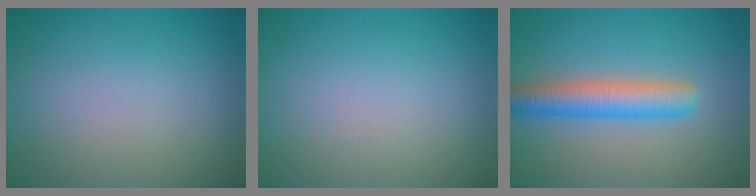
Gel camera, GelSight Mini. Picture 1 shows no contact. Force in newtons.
{"total": 0.0}
{"total": 5.0, "press": 5.0, "slide": 0.1}